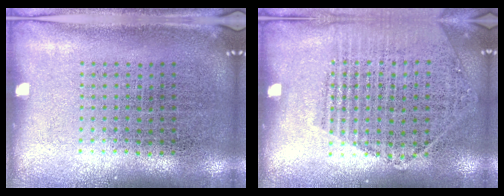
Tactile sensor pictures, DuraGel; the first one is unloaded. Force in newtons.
{"total": 1.4, "press": 1.4, "slide": 0.1}